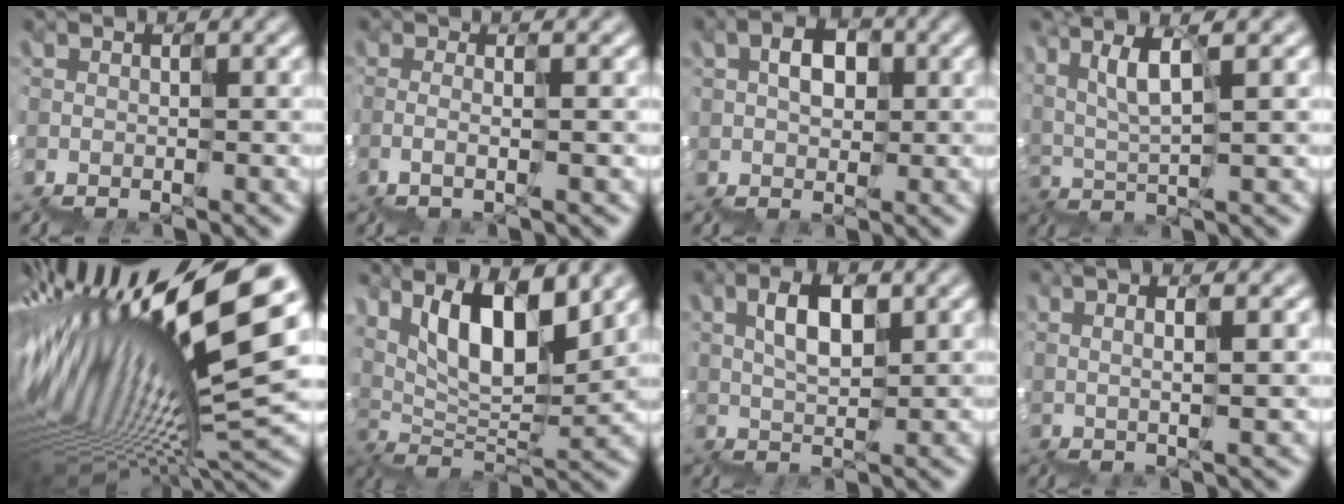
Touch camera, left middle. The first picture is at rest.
{"total": 0.8, "force": [-0.6, 0.1, 0.5], "torque": [-0.013, 0.000, -0.014]}
{"total": 3.1, "force": [1.2, 2.3, 1.6], "torque": [-0.014, 0.021, 0.018]}
{"total": 3.4, "force": [2.0, 0.3, 2.7], "torque": [-0.042, 0.009, 0.044]}
{"total": 18.0, "force": [5.2, 5.6, 16.3], "torque": [-0.284, -0.020, 0.115]}
{"total": 7.1, "force": [4.4, 2.1, 5.1], "torque": [-0.070, 0.004, 0.091]}
{"total": 3.1, "force": [2.5, 0.7, 1.8], "torque": [-0.017, 0.014, 0.052]}
{"total": 2.5, "force": [1.6, 0.3, 1.9], "torque": [-0.011, 0.005, 0.034]}